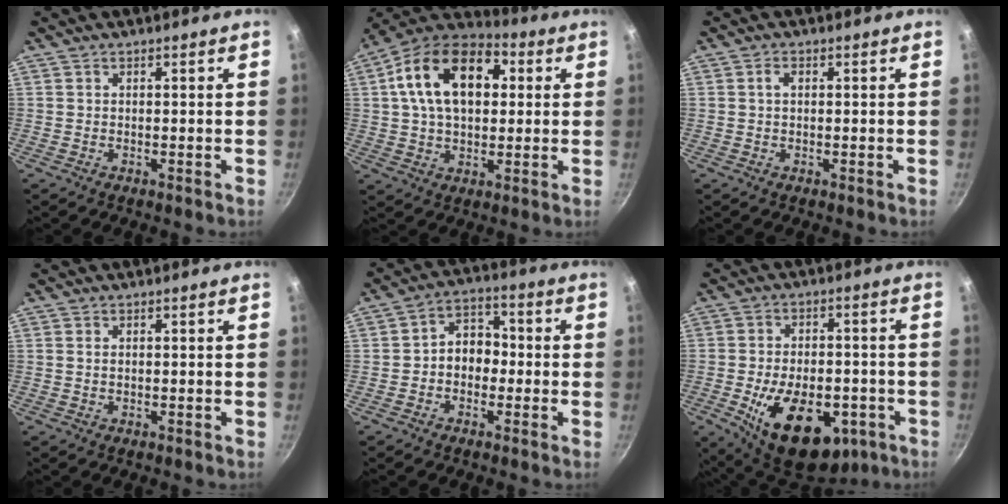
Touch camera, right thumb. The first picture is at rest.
{"total": 19.3, "force": [4.3, 12.3, 14.2], "torque": [-0.216, 0.022, 0.054]}
{"total": 1.6, "force": [0.3, 1.0, 1.2], "torque": [-0.022, 0.005, 0.004]}
{"total": 0.7, "force": [0.2, 0.4, 0.5], "torque": [-0.010, 0.001, 0.003]}
{"total": 7.2, "force": [-0.9, 5.6, 4.5], "torque": [-0.026, 0.028, -0.028]}
{"total": 20.1, "force": [-7.0, 11.8, 14.7], "torque": [-0.203, 0.012, -0.089]}